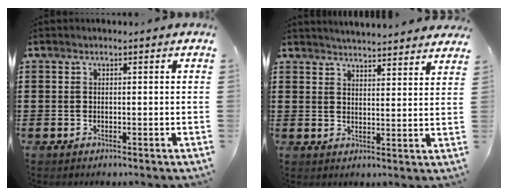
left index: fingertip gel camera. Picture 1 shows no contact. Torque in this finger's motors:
{"motor_torque": [1.10, -1.04, 0.17, 0.08]}